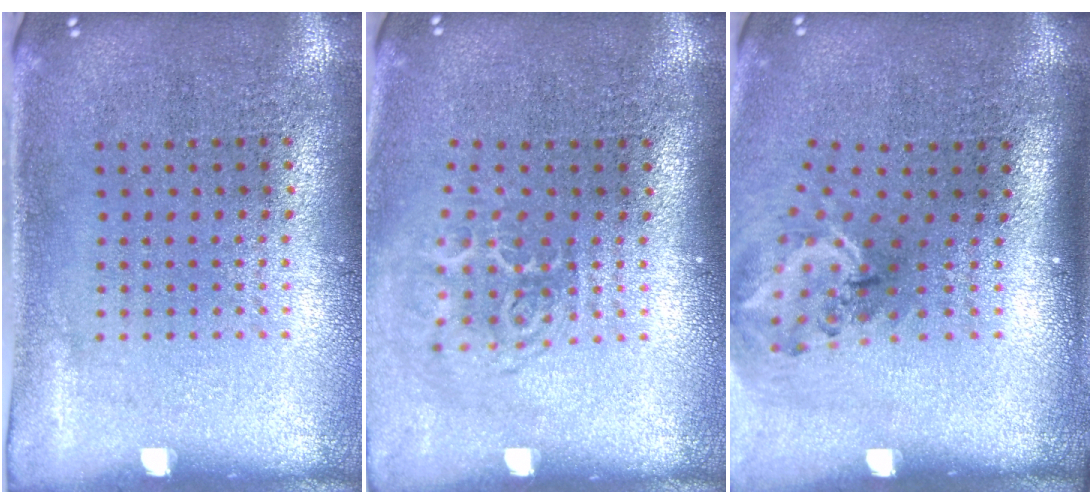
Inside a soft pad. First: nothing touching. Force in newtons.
{"total": 1.8, "press": 1.2, "slide": 1.4}
{"total": 1.7, "press": 1.2, "slide": 1.3}